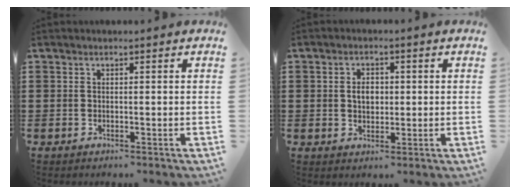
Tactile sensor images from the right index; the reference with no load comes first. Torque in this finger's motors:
{"motor_torque": [1.55, 0.56, 0.37, 0.07]}